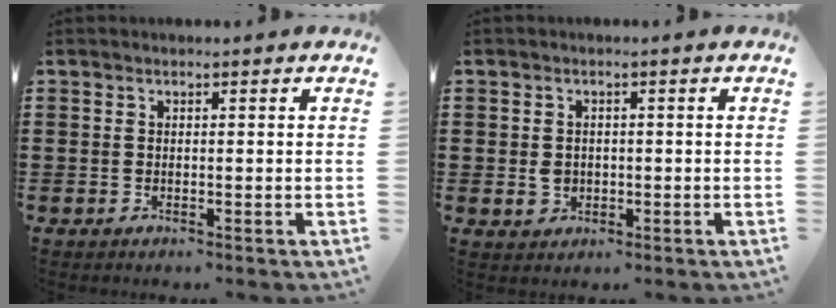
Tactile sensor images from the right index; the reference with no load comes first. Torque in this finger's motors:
{"motor_torque": [1.09, 1.05, 0.01, 0.03]}